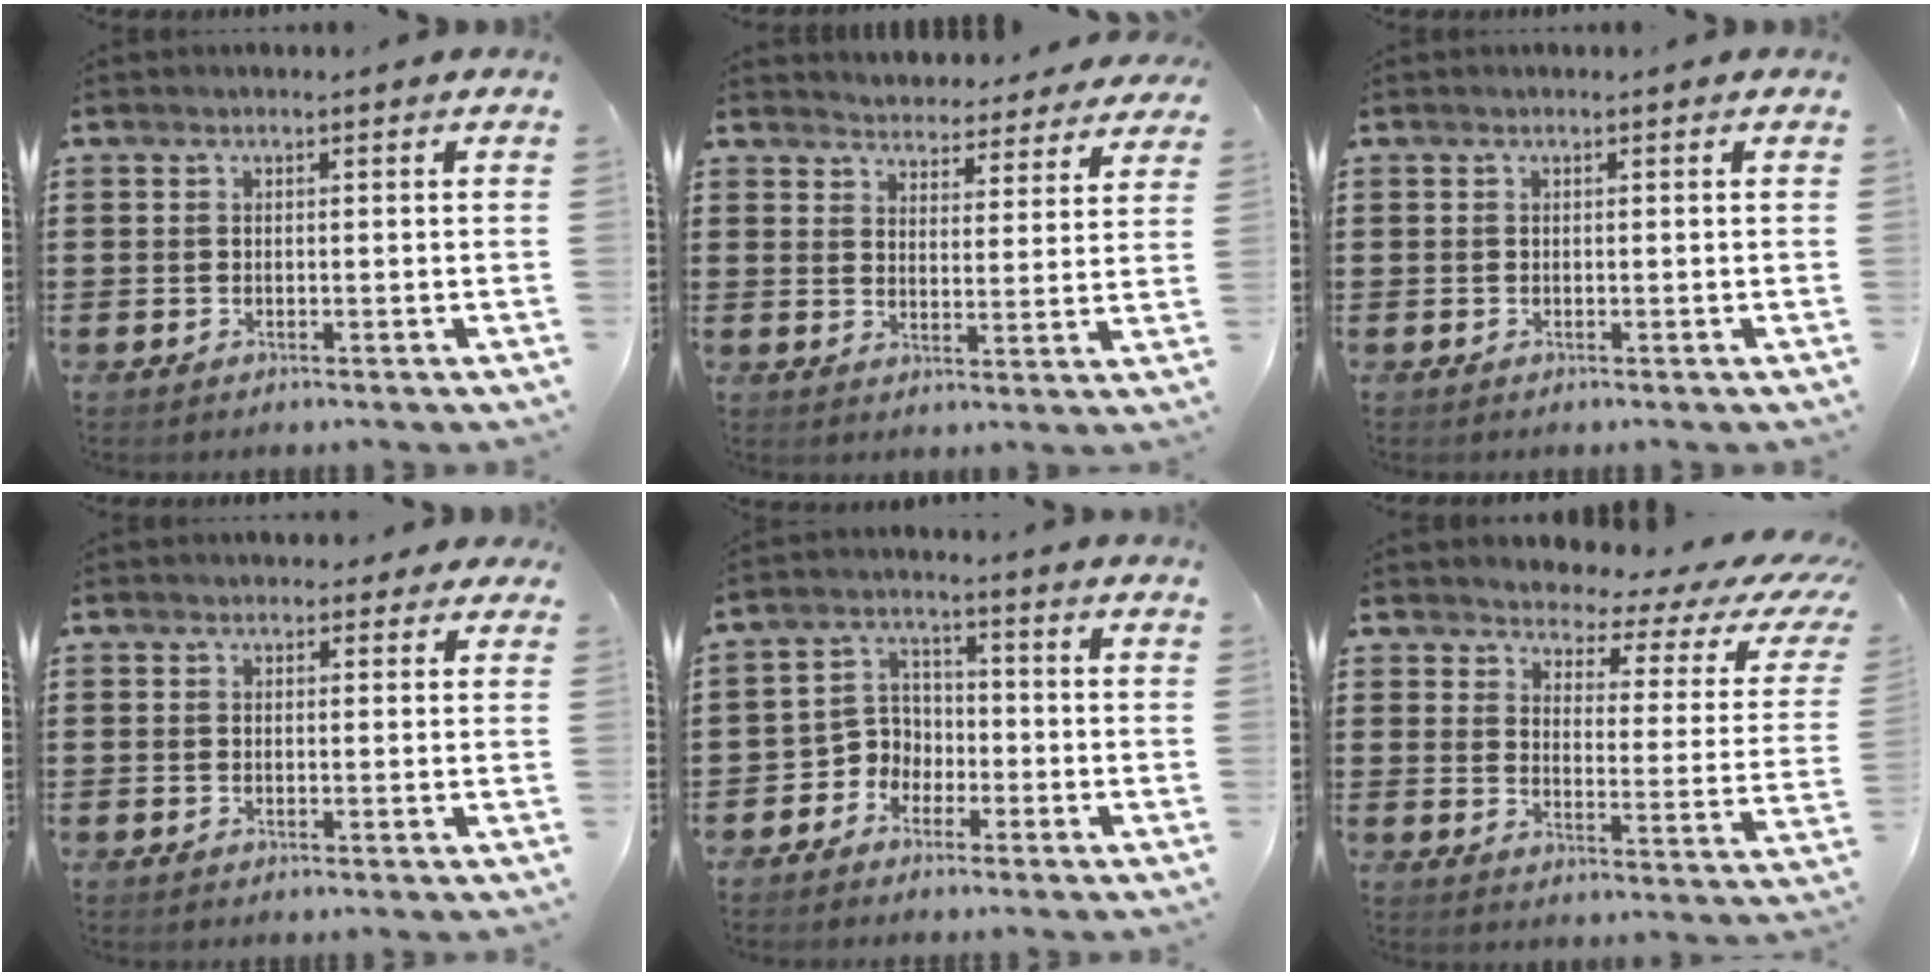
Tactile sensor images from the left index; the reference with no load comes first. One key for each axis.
{"total": 4.0, "fx": 4.0, "fy": 0.2, "fz": -0.4, "tx": -0.007, "ty": -0.032, "tz": 0.067}
{"total": 0.0}
{"total": 1.4, "fx": 1.1, "fy": 0.8, "fz": 0.4, "tx": -0.005, "ty": 0.005, "tz": 0.018}
{"total": 4.6, "fx": -2.9, "fy": 3.4, "fz": 0.6, "tx": -0.031, "ty": 0.005, "tz": -0.065}
{"total": 3.2, "fx": 2.7, "fy": 1.2, "fz": 1.1, "tx": -0.036, "ty": -0.024, "tz": 0.037}